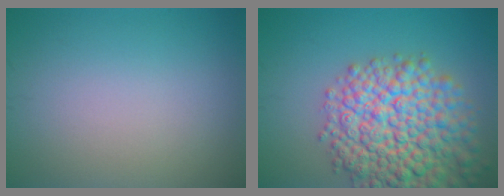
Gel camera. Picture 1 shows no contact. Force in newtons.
{"total": 11.0, "press": 11.0, "slide": 0.5}